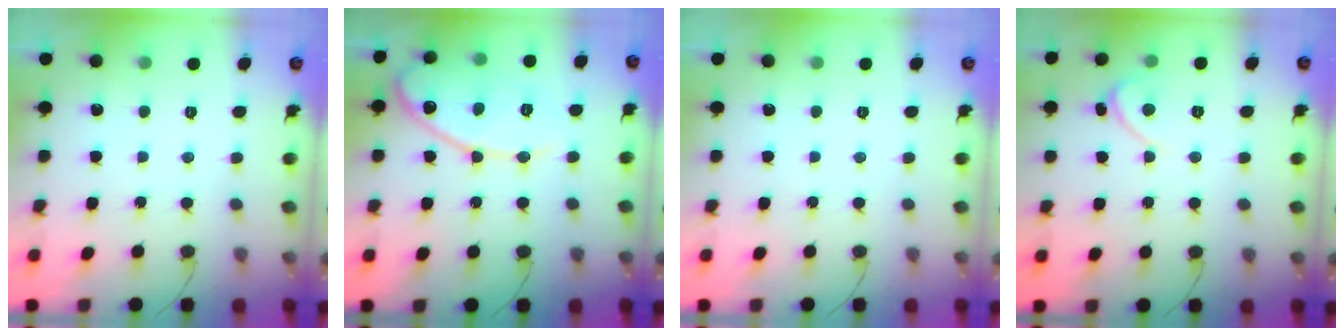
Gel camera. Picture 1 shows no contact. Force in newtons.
{"total": 12.9, "press": 12.9, "slide": 0.9}
{"total": 0.0}
{"total": 2.2, "press": 2.2, "slide": 0.2}